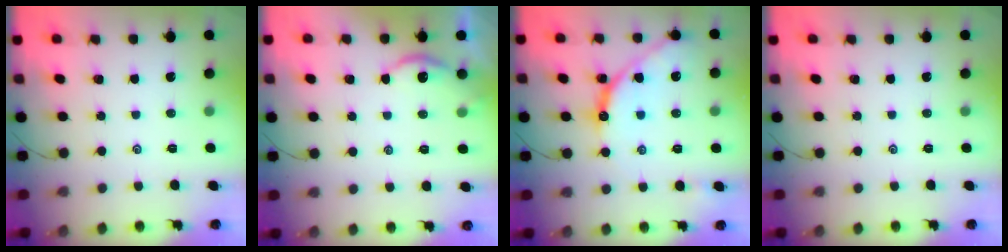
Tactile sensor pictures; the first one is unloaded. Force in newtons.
{"total": 3.3, "press": 3.2, "slide": 0.4}
{"total": 12.1, "press": 12.1, "slide": 0.8}
{"total": 0.0}